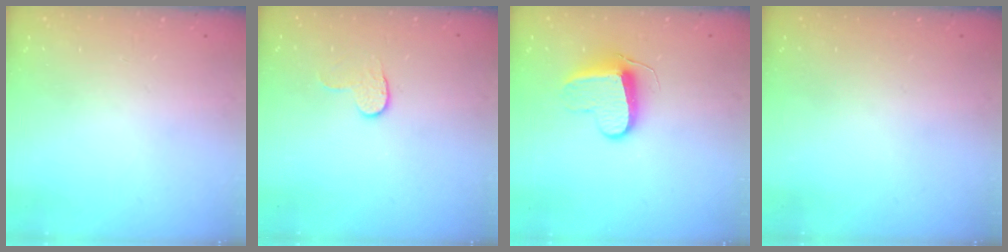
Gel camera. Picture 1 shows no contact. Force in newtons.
{"total": 4.1, "press": 4.1, "slide": 0.4}
{"total": 9.7, "press": 9.7, "slide": 0.4}
{"total": 0.0}